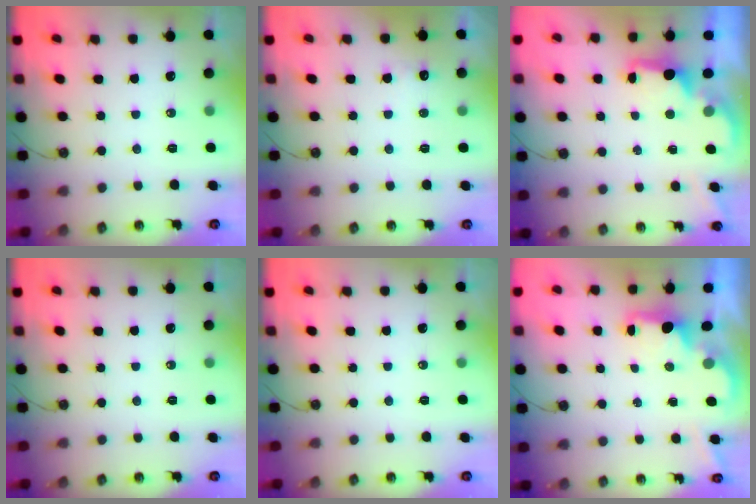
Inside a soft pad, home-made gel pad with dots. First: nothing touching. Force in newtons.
{"total": 2.9, "press": 2.7, "slide": 1.0}
{"total": 1.9, "press": 1.7, "slide": 0.8}
{"total": 0.0}
{"total": 0.0}
{"total": 1.7, "press": 1.6, "slide": 0.7}